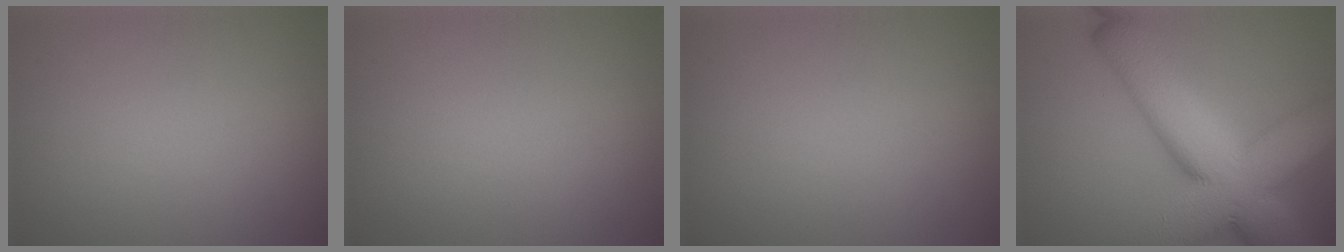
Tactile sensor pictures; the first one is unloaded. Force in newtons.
{"total": 0.0}
{"total": 0.0}
{"total": 14.8, "press": 14.8, "slide": 0.9}